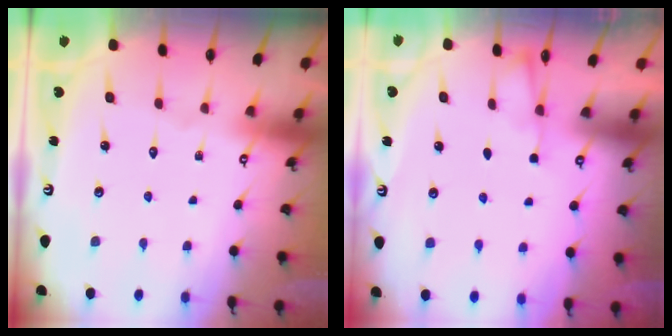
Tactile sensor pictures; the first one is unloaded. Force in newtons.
{"total": 2.4, "press": 2.4, "slide": 0.4}